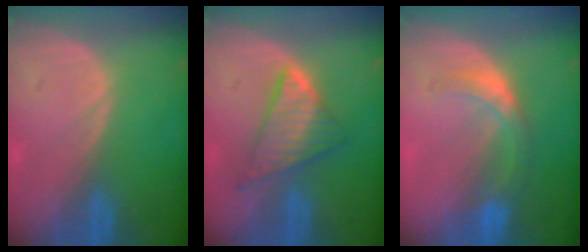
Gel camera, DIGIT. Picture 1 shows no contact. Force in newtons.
{"total": 6.7, "press": 6.6, "slide": 0.3}
{"total": 5.8, "press": 5.1, "slide": 2.7}